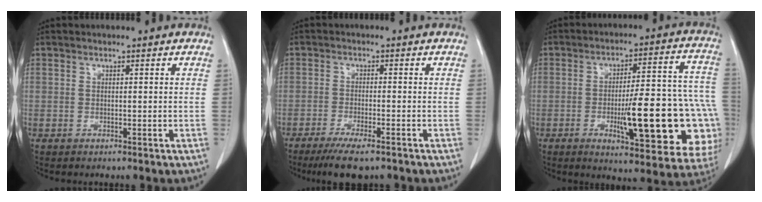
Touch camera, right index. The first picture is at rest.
{"total": 7.5, "force": [-5.8, 1.2, 4.7], "torque": [-0.075, -0.016, -0.088]}
{"total": 22.7, "force": [-5.5, 4.8, 21.5], "torque": [-0.205, 0.022, -0.058]}